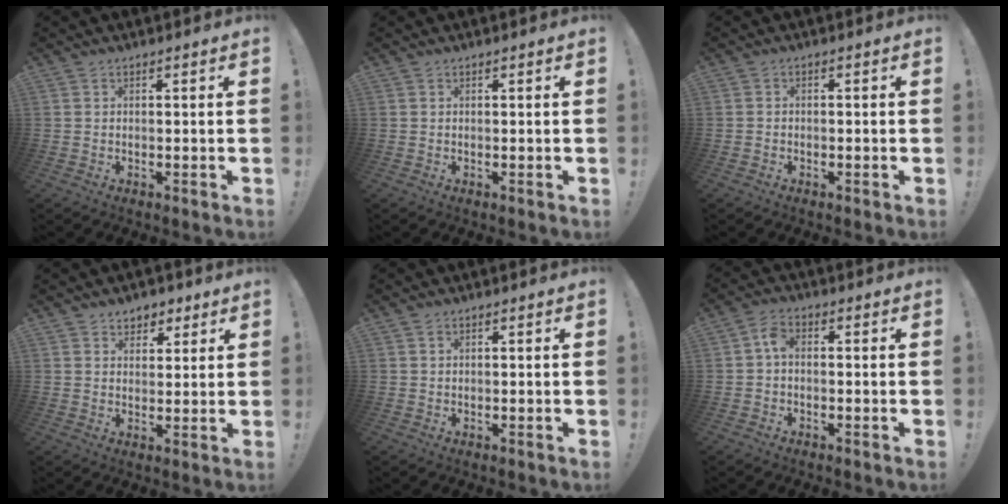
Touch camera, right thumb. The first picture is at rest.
{"total": 0.0}
{"total": 1.2, "force": [-1.0, 0.5, 0.3], "torque": [-0.004, 0.001, -0.017]}
{"total": 5.0, "force": [3.3, 3.7, 1.0], "torque": [0.001, -0.019, 0.059]}
{"total": 0.6, "force": [0.5, 0.2, 0.4], "torque": [-0.001, -0.004, 0.007]}
{"total": 3.7, "force": [-0.3, 2.1, 3.1], "torque": [-0.056, 0.013, -0.005]}